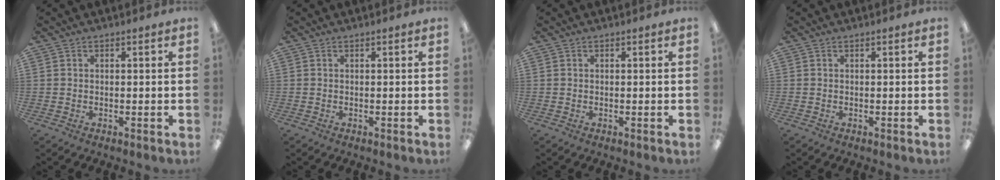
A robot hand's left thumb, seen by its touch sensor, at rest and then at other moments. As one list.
[{"total": 0.0}, {"total": 0.0}, {"total": 0.0}]